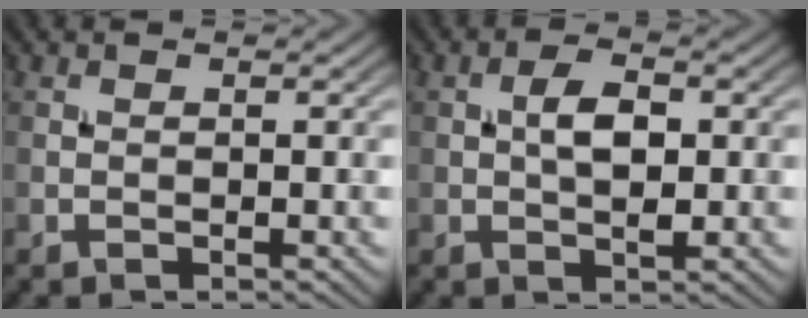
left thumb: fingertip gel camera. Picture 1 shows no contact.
{"total": 4.1, "force": [0.3, 1.9, 3.6], "torque": [-0.071, 0.003, 0.003]}